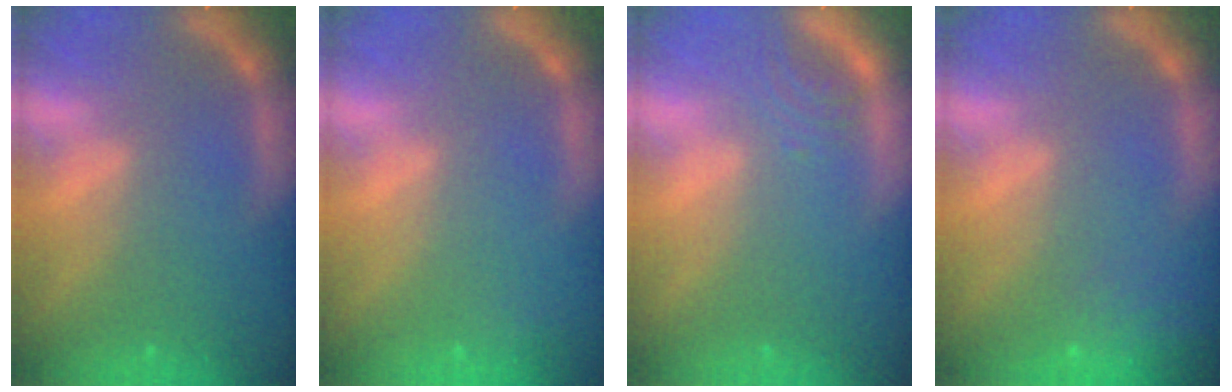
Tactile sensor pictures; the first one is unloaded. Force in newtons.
{"total": 0.9}
{"total": 2.0}
{"total": 7.0}